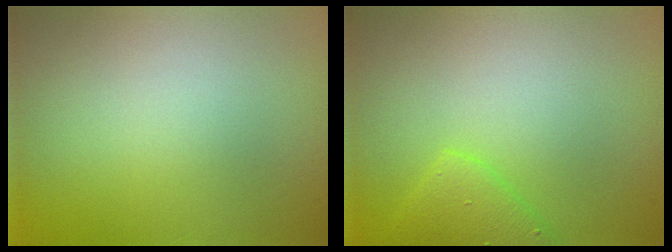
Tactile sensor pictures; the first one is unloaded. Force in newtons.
{"total": 2.6, "press": 2.6, "slide": 0.2}